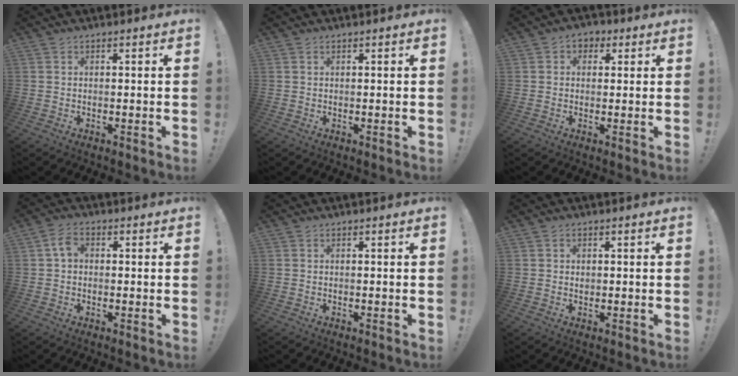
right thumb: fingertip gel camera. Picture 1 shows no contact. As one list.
[{"total": 0.0}, {"total": 3.6, "force": [1.0, 3.0, 1.7], "torque": [-0.015, -0.001, 0.016]}, {"total": 4.6, "force": [0.6, 3.2, 3.3], "torque": [-0.062, 0.014, 0.013]}, {"total": 0.0}, {"total": 0.8, "force": [-0.1, 0.7, 0.3], "torque": [-0.004, 0.003, -0.003]}]